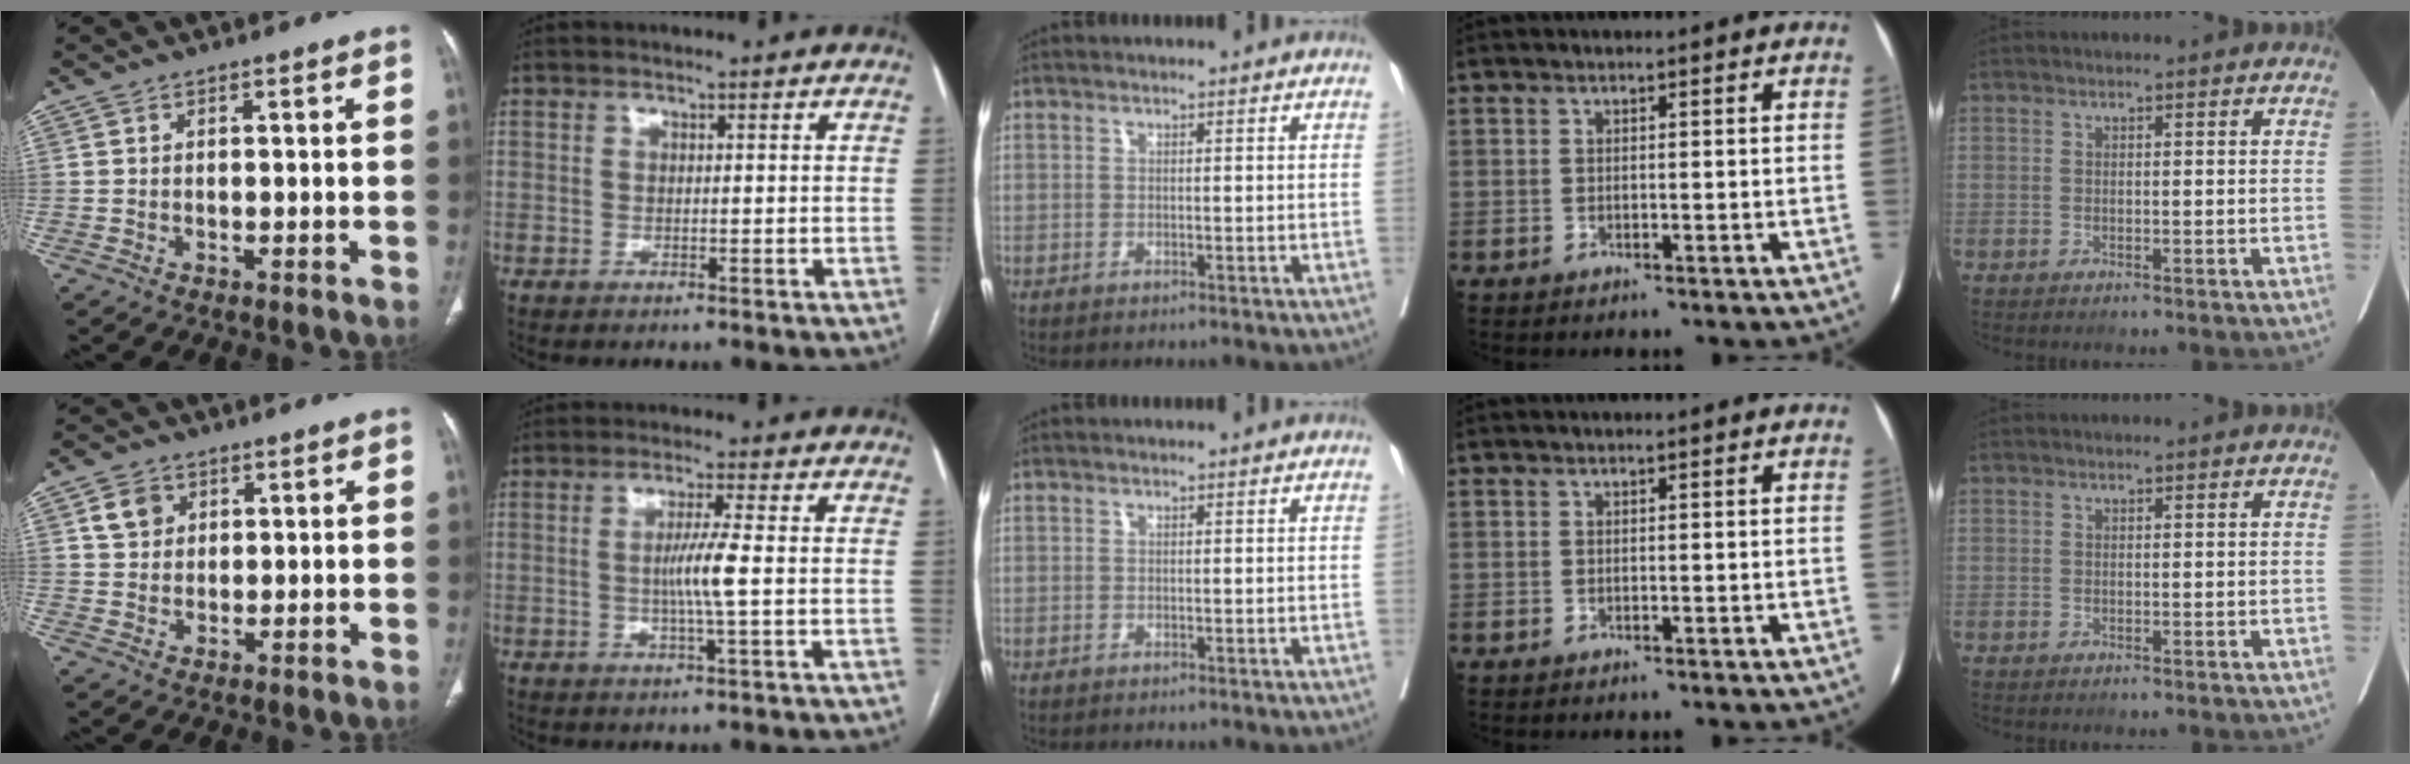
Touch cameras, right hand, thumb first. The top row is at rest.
{"thumb": {"total": 4.5, "force": [1.8, 3.7, 1.9], "torque": [-0.017, -0.004, 0.035]}, "index": {"total": 4.7, "force": [-0.3, -0.7, 4.6], "torque": [-0.088, -0.003, -0.008]}}